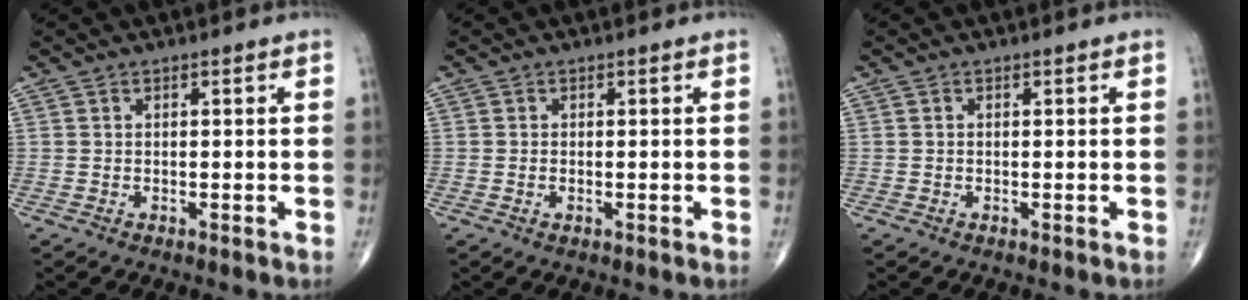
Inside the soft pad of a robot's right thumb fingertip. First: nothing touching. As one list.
[{"total": 0.8, "force": [-0.2, 0.4, 0.6], "torque": [-0.014, 0.003, -0.004]}, {"total": 0.0}]